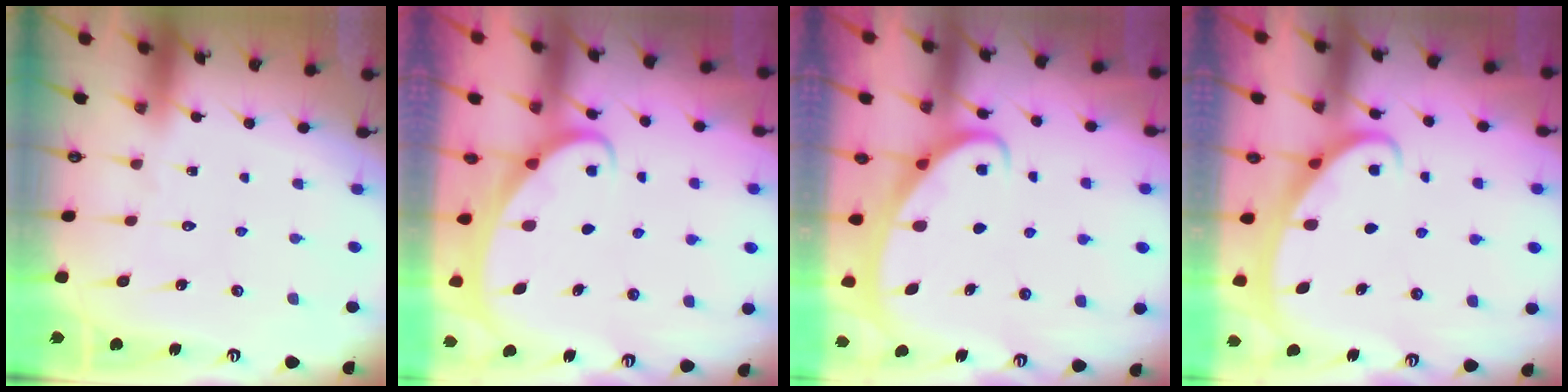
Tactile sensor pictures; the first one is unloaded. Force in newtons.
{"total": 2.1, "press": 2.1, "slide": 0.2}
{"total": 2.3, "press": 2.3, "slide": 0.3}
{"total": 2.5, "press": 2.4, "slide": 0.4}